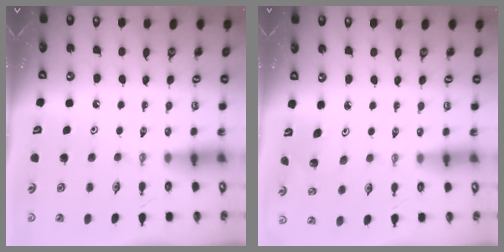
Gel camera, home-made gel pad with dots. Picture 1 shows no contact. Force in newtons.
{"total": 2.3, "press": 2.3, "slide": 0.2}